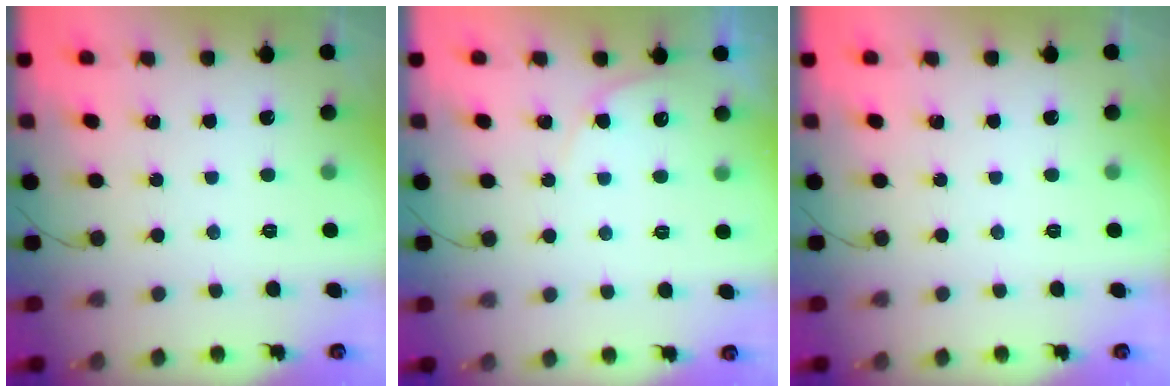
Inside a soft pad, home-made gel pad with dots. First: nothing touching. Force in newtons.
{"total": 3.8, "press": 3.8, "slide": 0.4}
{"total": 0.0}